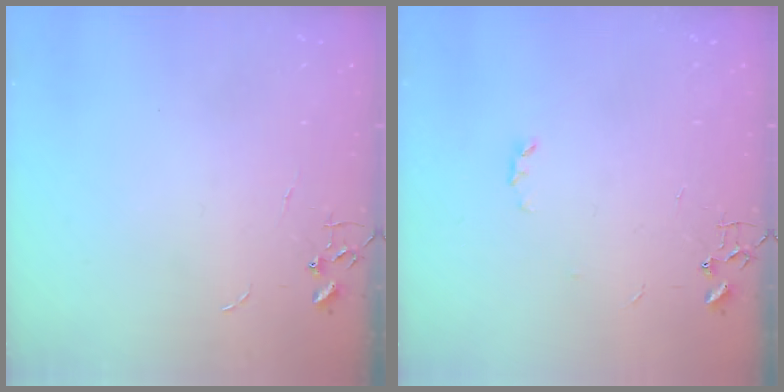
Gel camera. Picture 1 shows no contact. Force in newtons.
{"total": 2.8, "press": 2.7, "slide": 0.5}